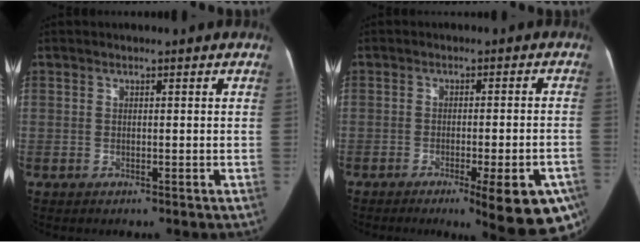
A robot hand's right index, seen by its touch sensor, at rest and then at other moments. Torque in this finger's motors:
{"motor_torque": [1.92, -0.22, 0.28, 0.05]}